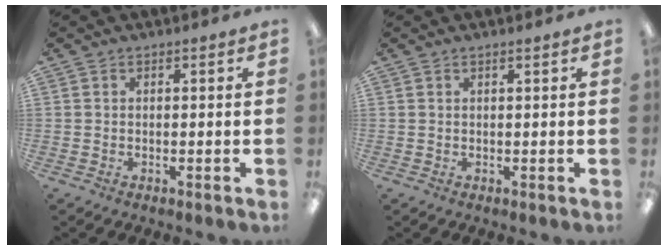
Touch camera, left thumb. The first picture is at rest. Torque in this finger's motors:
{"motor_torque": [-0.14, -0.03, -0.24, 0.08, 0.01]}